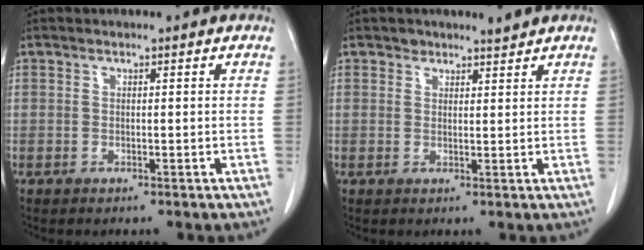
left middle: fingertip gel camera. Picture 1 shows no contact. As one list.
[{"total": 1.4, "force": [1.4, 0.3, -0.2], "torque": [0.002, -0.008, 0.020]}]